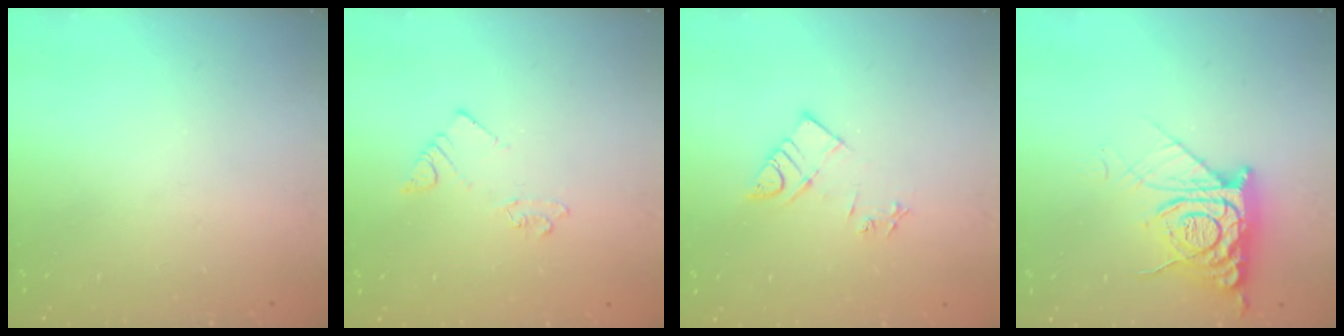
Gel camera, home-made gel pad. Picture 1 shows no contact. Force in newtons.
{"total": 1.7, "press": 1.6, "slide": 0.2}
{"total": 7.5, "press": 7.5, "slide": 0.5}
{"total": 13.2, "press": 13.1, "slide": 1.6}